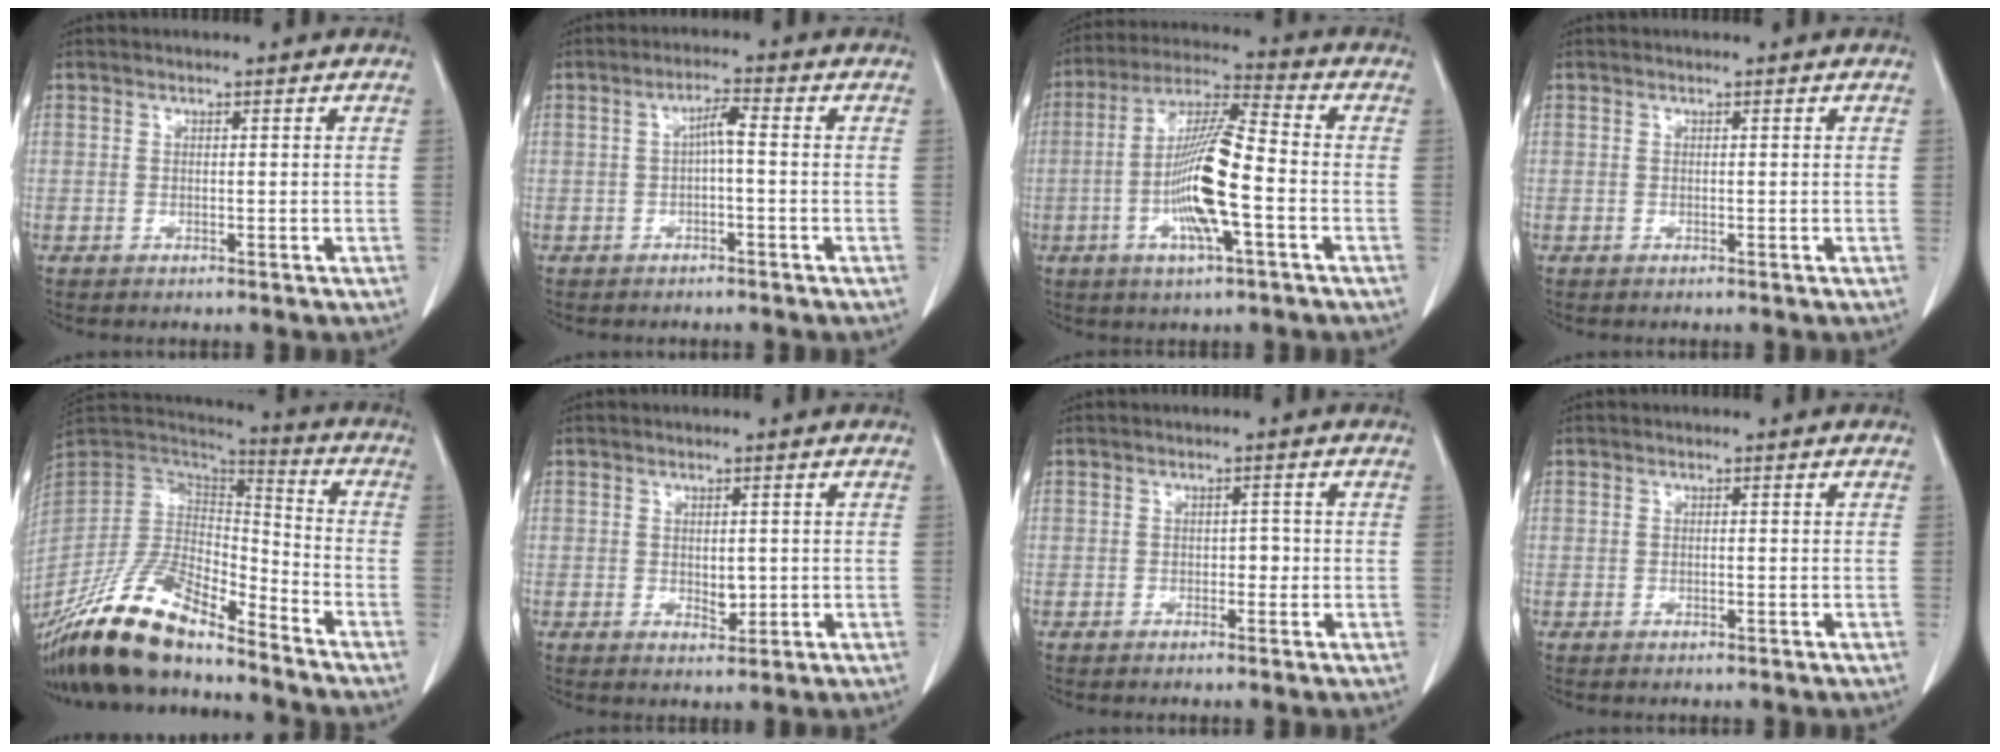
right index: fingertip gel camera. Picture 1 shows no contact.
{"total": 2.9, "force": [-0.2, 0.4, 2.9], "torque": [-0.050, 0.010, -0.003]}
{"total": 12.9, "force": [-3.1, 1.3, 12.5], "torque": [-0.240, 0.003, -0.060]}
{"total": 0.0}
{"total": 19.9, "force": [-16.0, 5.1, 10.7], "torque": [-0.227, -0.008, -0.303]}
{"total": 2.2, "force": [0.0, 1.2, 1.9], "torque": [-0.027, -0.003, 0.008]}
{"total": 1.4, "force": [-0.3, 0.9, 1.0], "torque": [-0.004, 0.006, -0.003]}
{"total": 0.0}